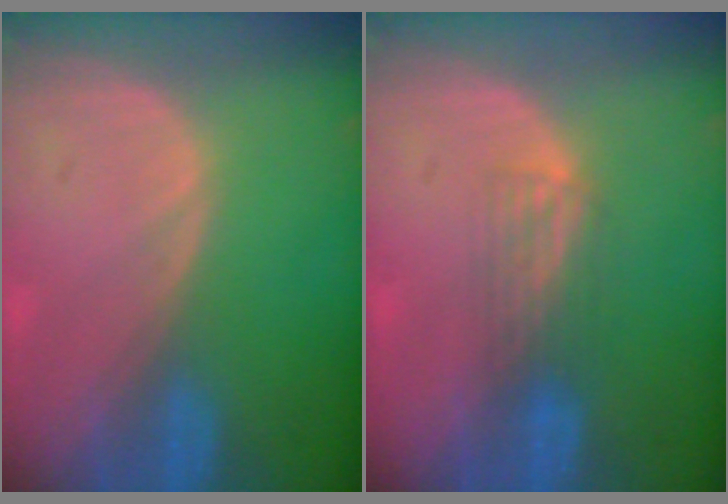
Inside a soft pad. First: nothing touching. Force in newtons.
{"total": 2.9, "press": 2.6, "slide": 1.2}